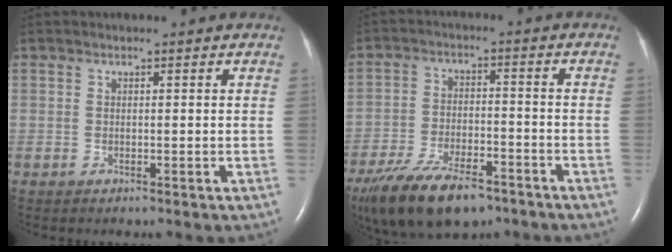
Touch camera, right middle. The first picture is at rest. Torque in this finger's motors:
{"motor_torque": [1.08, -1.06, 0.46, 0.19]}